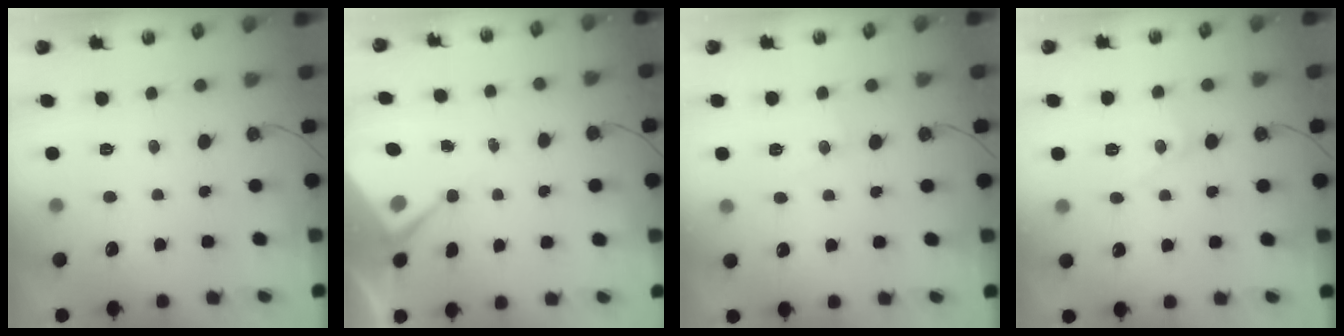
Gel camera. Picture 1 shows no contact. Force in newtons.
{"total": 5.8, "press": 5.8, "slide": 0.6}
{"total": 6.3, "press": 6.2, "slide": 0.9}
{"total": 7.7, "press": 7.7, "slide": 0.6}